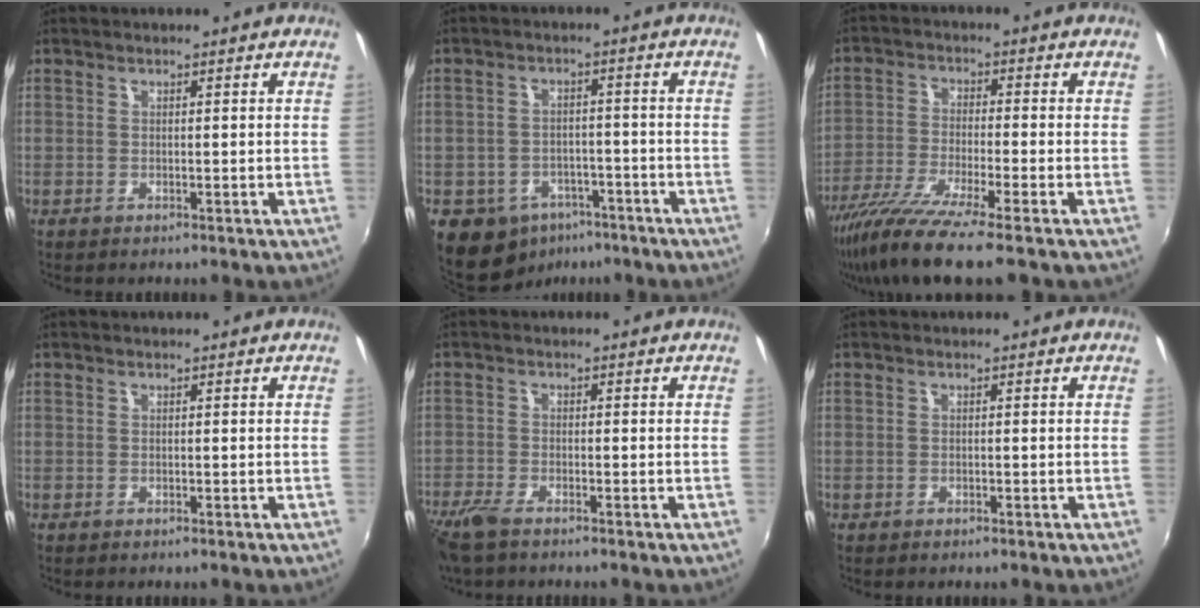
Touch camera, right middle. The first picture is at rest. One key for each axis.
{"total": 9.8, "fx": -6.1, "fy": 7.1, "fz": 3.0, "tx": -0.080, "ty": 0.009, "tz": -0.077}
{"total": 12.3, "fx": -9.2, "fy": 0.5, "fz": 8.1, "tx": -0.175, "ty": -0.042, "tz": -0.169}
{"total": 0.0}
{"total": 5.5, "fx": -4.4, "fy": 1.5, "fz": 3.1, "tx": -0.086, "ty": -0.019, "tz": -0.089}
{"total": 0.6, "fx": -0.4, "fy": 0.4, "fz": 0.1, "tx": -0.003, "ty": -0.003, "tz": -0.009}